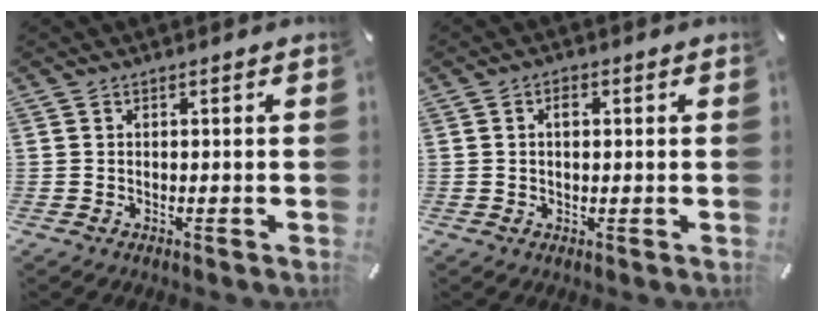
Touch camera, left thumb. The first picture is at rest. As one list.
[{"total": 2.1, "force": [0.5, 1.3, 1.6], "torque": [-0.027, 0.003, 0.005]}]